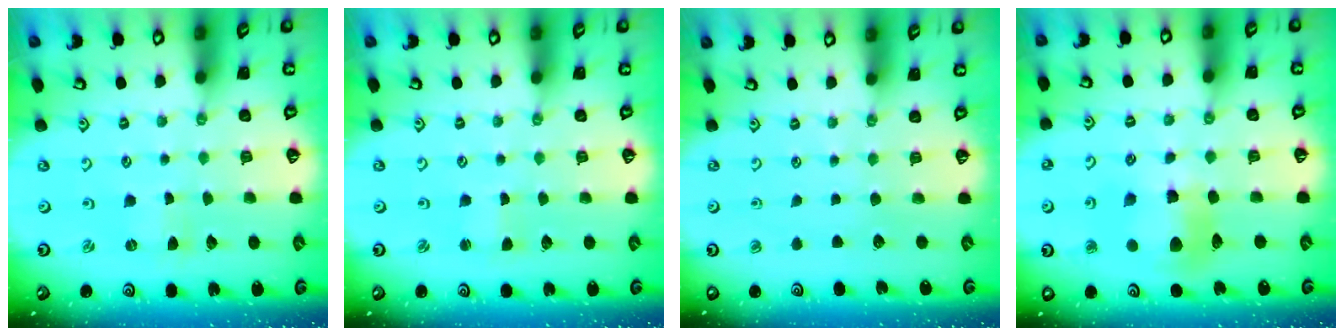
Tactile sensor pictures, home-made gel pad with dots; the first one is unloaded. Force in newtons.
{"total": 1.2, "press": 1.2, "slide": 0.1}
{"total": 0.0}
{"total": 10.9, "press": 10.8, "slide": 1.4}